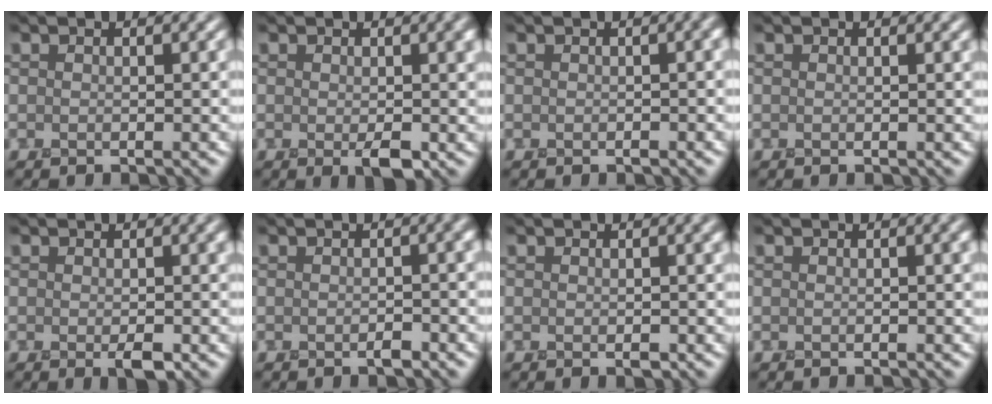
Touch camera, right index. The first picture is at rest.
{"total": 2.7, "force": [-0.4, 0.8, 2.6], "torque": [-0.046, -0.003, -0.005]}
{"total": 2.0, "force": [-0.3, 0.7, 1.8], "torque": [-0.018, 0.003, -0.003]}
{"total": 0.0}
{"total": 1.8, "force": [-0.5, 0.4, 1.6], "torque": [-0.034, -0.002, -0.008]}
{"total": 1.9, "force": [-0.7, 0.5, 1.7], "torque": [-0.029, -0.001, -0.014]}
{"total": 1.0, "force": [-0.1, 0.2, 0.9], "torque": [-0.019, 0.000, -0.001]}
{"total": 1.1, "force": [0.2, 0.3, 1.0], "torque": [-0.012, 0.007, 0.000]}